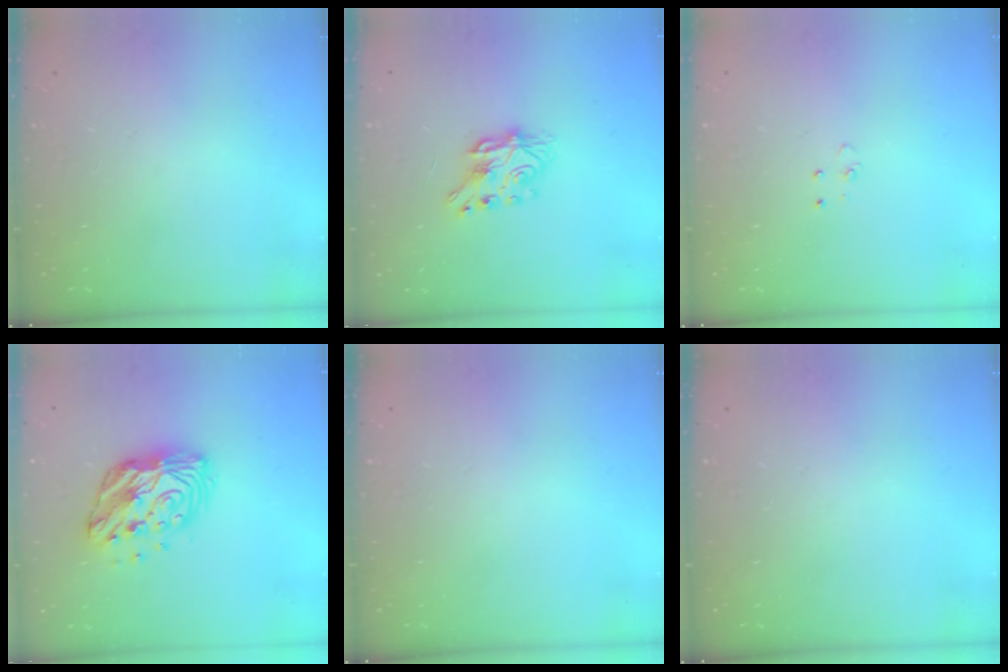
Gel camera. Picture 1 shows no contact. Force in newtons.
{"total": 7.1, "press": 7.1, "slide": 0.2}
{"total": 3.2, "press": 3.2, "slide": 0.4}
{"total": 12.7, "press": 12.7, "slide": 0.6}
{"total": 0.0}
{"total": 0.0}